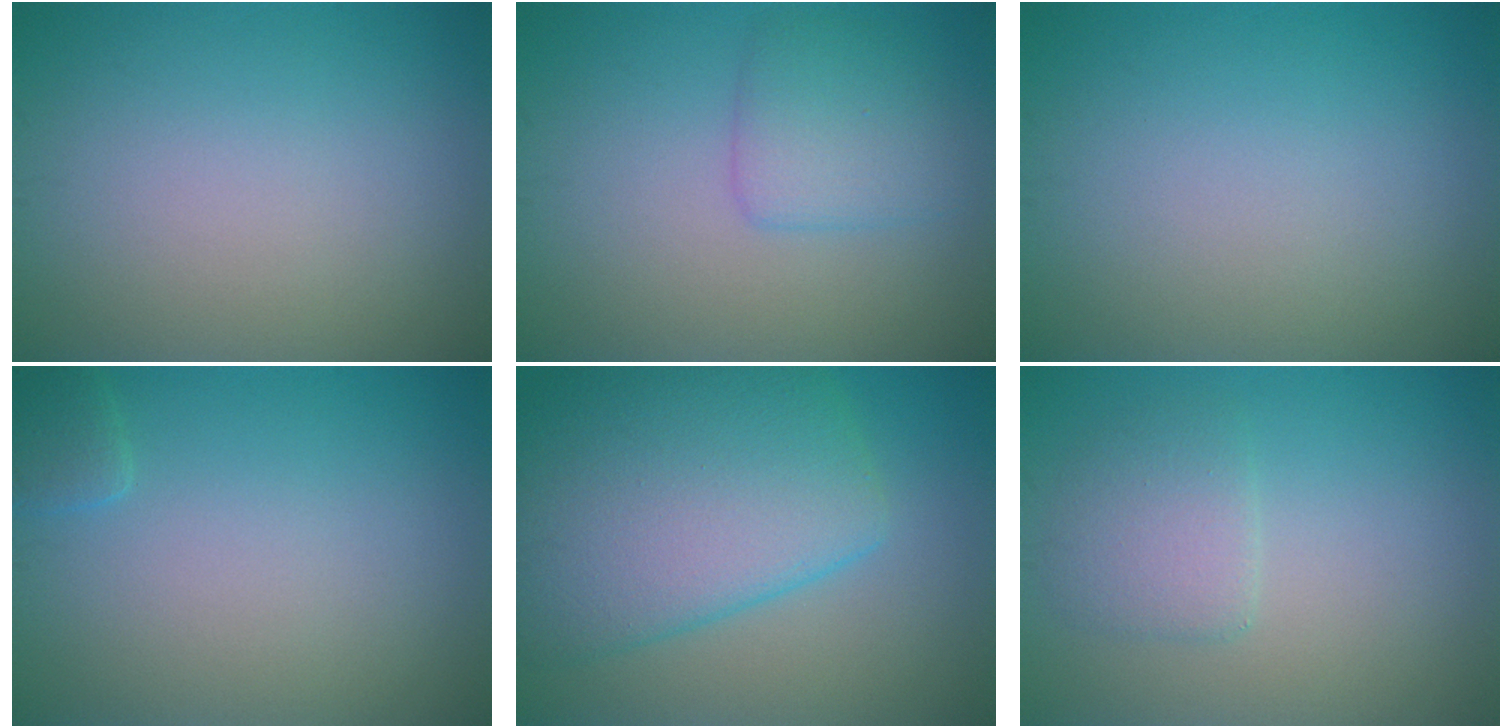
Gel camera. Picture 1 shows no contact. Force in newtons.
{"total": 2.8, "press": 2.8, "slide": 0.2}
{"total": 0.0}
{"total": 1.3, "press": 1.3, "slide": 0.1}
{"total": 10.3, "press": 10.3, "slide": 0.4}
{"total": 2.5, "press": 2.5, "slide": 0.2}